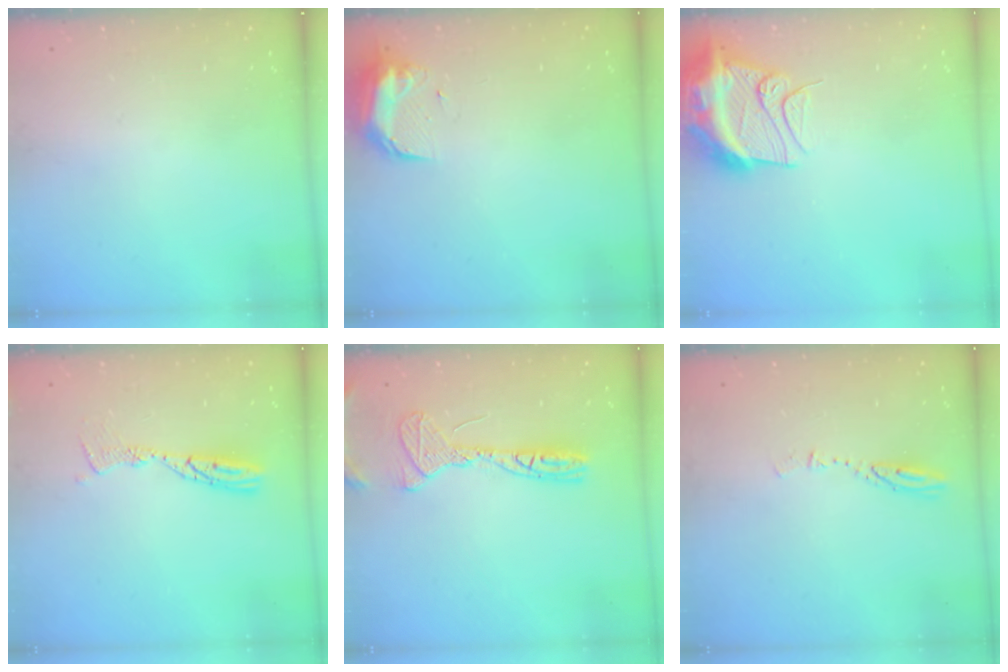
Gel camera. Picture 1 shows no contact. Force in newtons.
{"total": 9.7, "press": 9.7, "slide": 0.7}
{"total": 15.8, "press": 15.7, "slide": 1.6}
{"total": 9.7, "press": 9.7, "slide": 0.9}
{"total": 12.5, "press": 12.3, "slide": 2.3}
{"total": 4.0, "press": 4.0, "slide": 0.3}